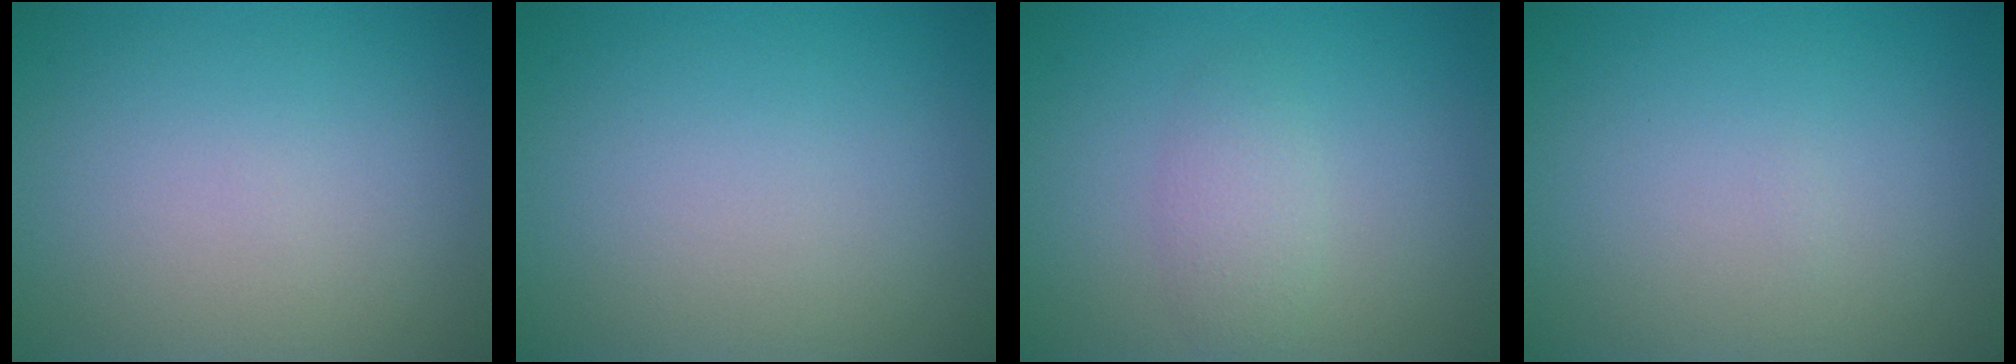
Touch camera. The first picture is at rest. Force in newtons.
{"total": 0.0}
{"total": 2.0, "press": 2.0, "slide": 0.0}
{"total": 0.0}